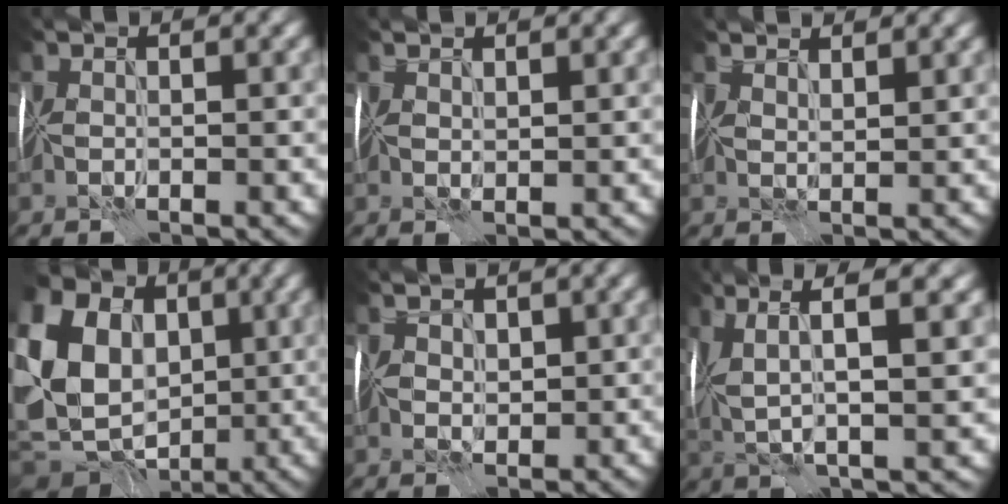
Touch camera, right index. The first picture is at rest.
{"total": 1.5, "force": [1.3, 0.4, 0.6], "torque": [-0.014, 0.005, 0.022]}
{"total": 3.5, "force": [3.1, 0.9, 1.3], "torque": [-0.026, 0.003, 0.052]}
{"total": 17.7, "force": [0.1, 14.7, 9.9], "torque": [-0.226, 0.012, -0.022]}
{"total": 2.1, "force": [0.6, 1.7, 1.1], "torque": [-0.022, 0.002, 0.005]}
{"total": 7.4, "force": [2.6, 1.3, 6.8], "torque": [-0.141, 0.017, 0.050]}